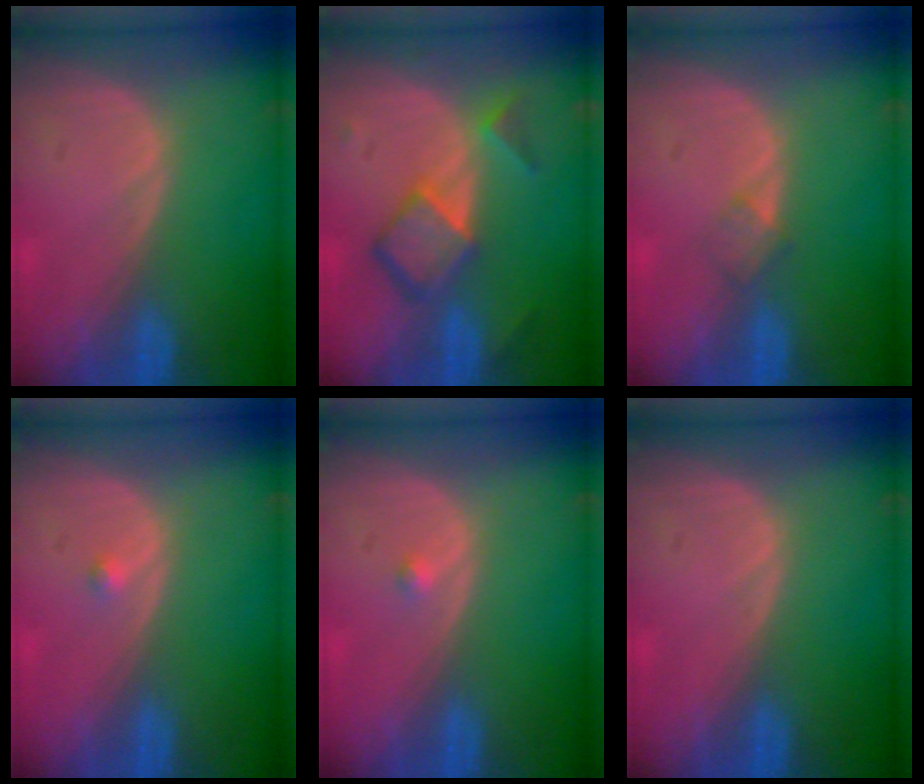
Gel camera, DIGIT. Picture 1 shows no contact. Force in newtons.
{"total": 6.9, "press": 5.9, "slide": 3.6}
{"total": 1.8, "press": 1.8, "slide": 0.2}
{"total": 0.8, "press": 0.6, "slide": 0.4}
{"total": 0.8, "press": 0.6, "slide": 0.4}
{"total": 0.0}